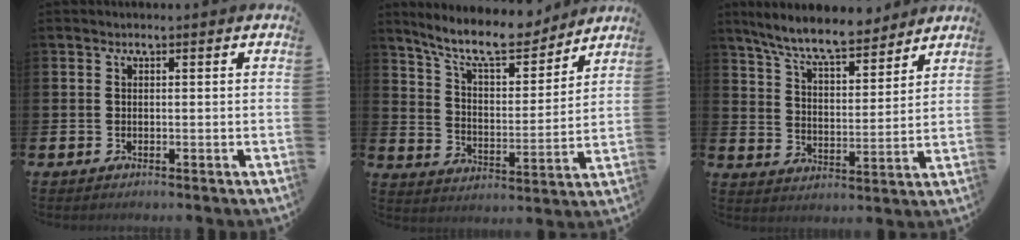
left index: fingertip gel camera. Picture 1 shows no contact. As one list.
[{"total": 11.1, "force": [9.9, 2.7, 4.4], "torque": [-0.114, -0.058, 0.175]}, {"total": 8.6, "force": [7.8, 1.4, 3.3], "torque": [-0.098, -0.037, 0.141]}]